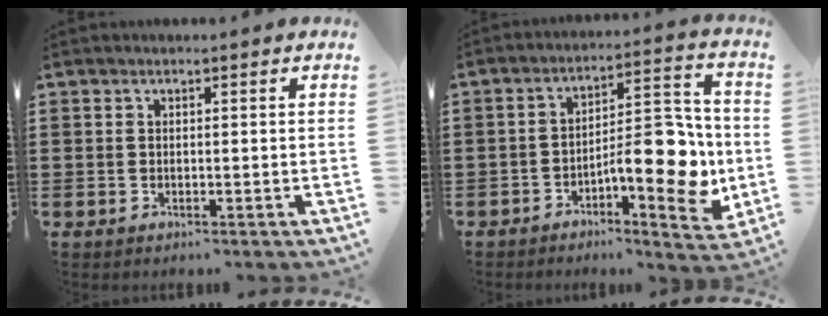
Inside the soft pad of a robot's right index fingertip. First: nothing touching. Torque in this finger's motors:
{"motor_torque": [1.41, -0.73, 0.37, 0.17]}